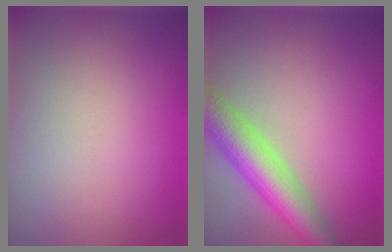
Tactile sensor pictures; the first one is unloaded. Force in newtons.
{"total": 6.9, "press": 6.9, "slide": 0.3}